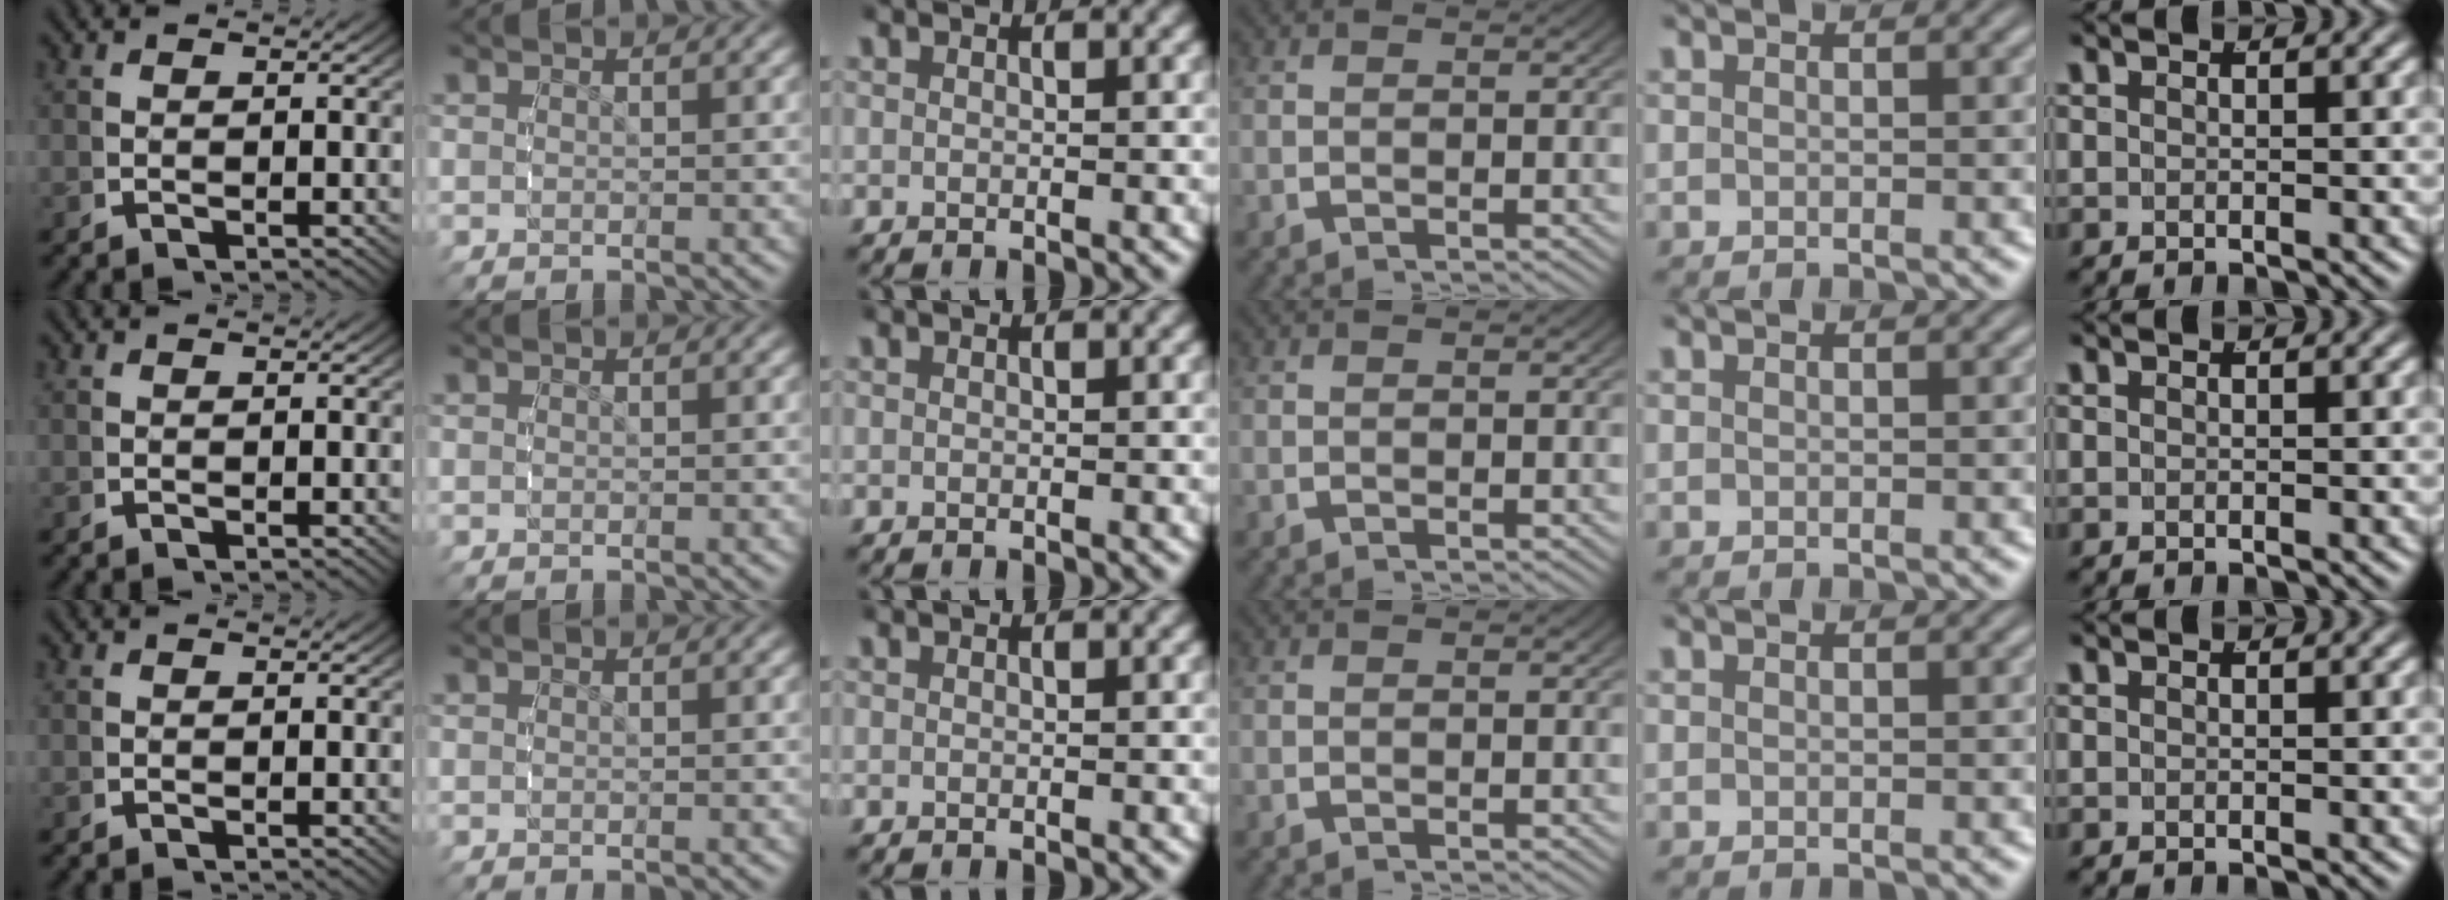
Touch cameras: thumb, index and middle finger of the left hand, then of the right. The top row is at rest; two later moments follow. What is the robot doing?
{"motion": "reach", "object": "backpack"}